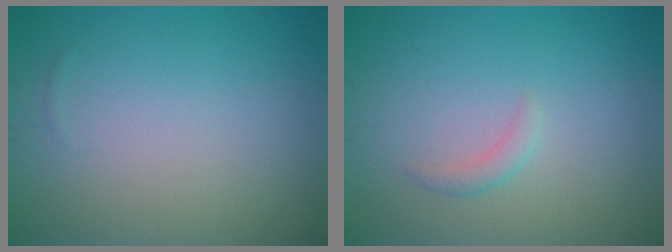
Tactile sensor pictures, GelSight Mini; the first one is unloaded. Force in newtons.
{"total": 1.0, "press": 1.0, "slide": 0.0}